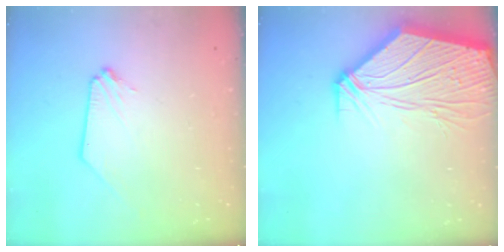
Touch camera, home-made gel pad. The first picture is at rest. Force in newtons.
{"total": 16.1, "press": 15.9, "slide": 2.7}